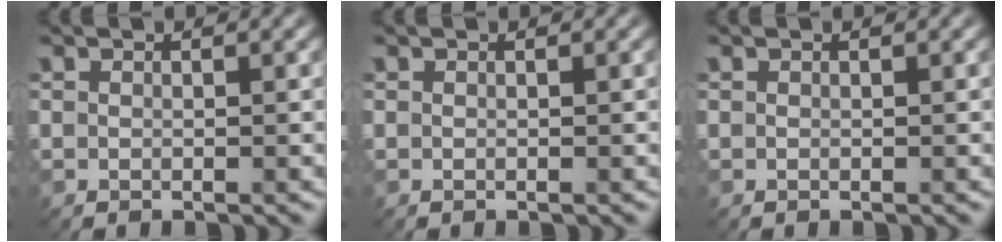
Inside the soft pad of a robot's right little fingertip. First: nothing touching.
{"total": 0.0}
{"total": 0.0}